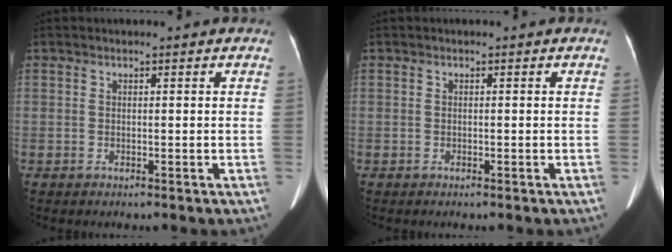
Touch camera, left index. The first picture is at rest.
{"total": 0.0}